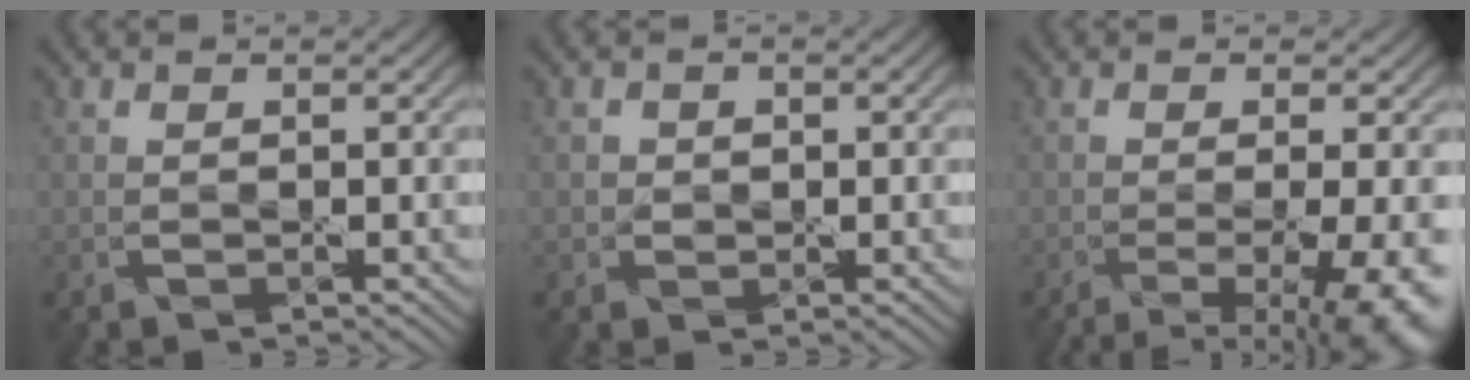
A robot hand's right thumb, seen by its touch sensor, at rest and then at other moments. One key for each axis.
{"total": 1.3, "fx": 0.1, "fy": 1.3, "fz": 0.0, "tx": 0.006, "ty": 0.004, "tz": -0.002}
{"total": 10.7, "fx": -5.1, "fy": 3.2, "fz": 8.8, "tx": -0.132, "ty": -0.013, "tz": -0.064}